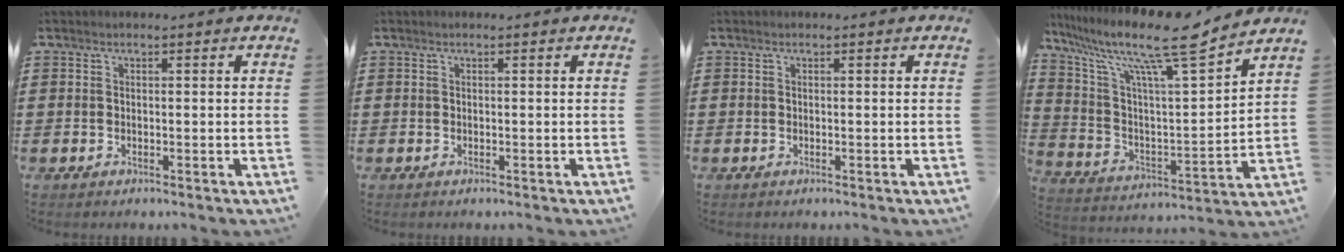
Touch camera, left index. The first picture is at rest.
{"total": 0.0}
{"total": 0.0}
{"total": 13.5, "force": [10.3, 1.4, 8.6], "torque": [-0.189, -0.067, 0.162]}